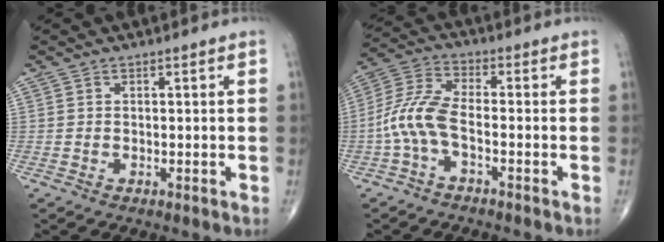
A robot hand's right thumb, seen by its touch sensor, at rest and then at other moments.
{"total": 8.2, "force": [-2.5, 3.3, 7.0], "torque": [-0.164, 0.031, -0.059]}